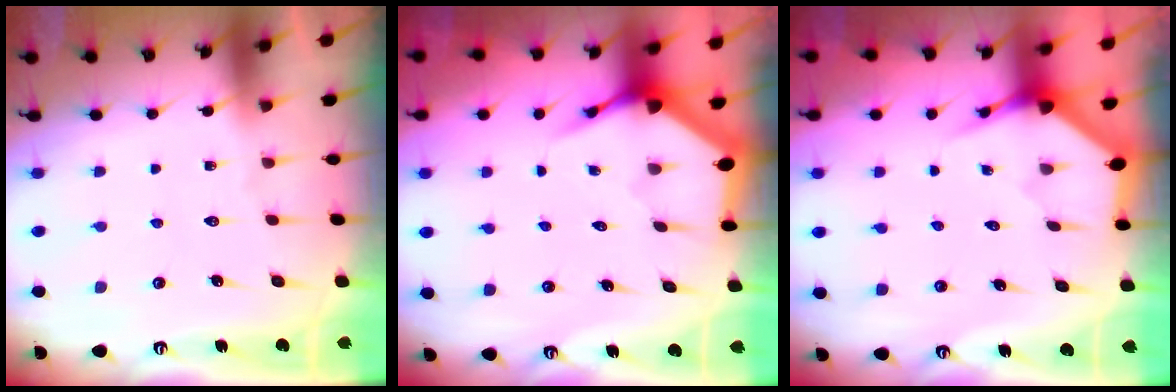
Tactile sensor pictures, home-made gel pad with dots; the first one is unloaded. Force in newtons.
{"total": 3.9, "press": 3.9, "slide": 0.5}
{"total": 3.6, "press": 3.6, "slide": 0.1}